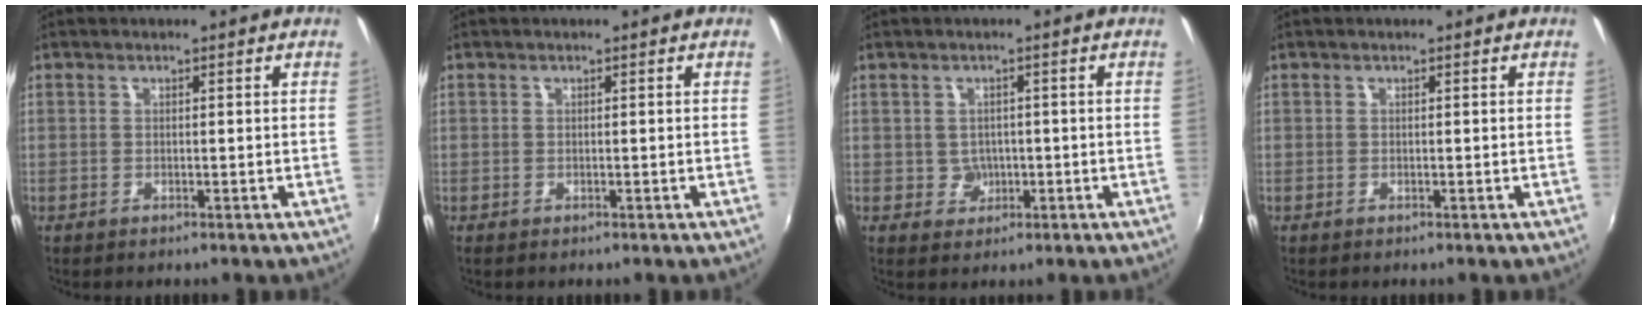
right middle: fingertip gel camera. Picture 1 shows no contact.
{"total": 0.0}
{"total": 2.8, "force": [-0.4, 2.8, 0.4], "torque": [-0.007, 0.006, -0.001]}
{"total": 0.0}